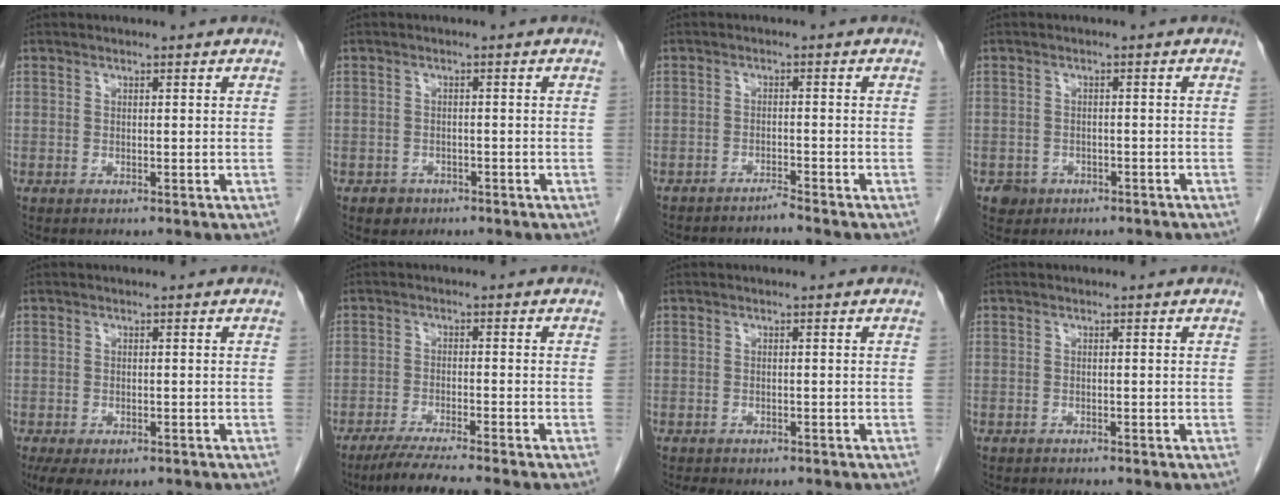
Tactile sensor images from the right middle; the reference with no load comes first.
{"total": 2.1, "force": [-1.3, 1.6, 0.3], "torque": [-0.007, 0.006, -0.015]}
{"total": 2.9, "force": [-2.8, -0.8, -0.1], "torque": [0.011, -0.005, -0.042]}
{"total": 2.9, "force": [-1.8, 2.2, 0.2], "torque": [-0.005, 0.010, -0.024]}
{"total": 7.0, "force": [-4.8, 3.3, 3.9], "torque": [-0.064, -0.011, -0.070]}
{"total": 7.8, "force": [-6.7, -1.1, 4.0], "torque": [-0.055, -0.026, -0.109]}
{"total": 3.8, "force": [-3.2, 1.5, 1.6], "torque": [-0.025, -0.006, -0.038]}
{"total": 1.9, "force": [-1.8, 0.6, 0.6], "torque": [-0.013, -0.002, -0.021]}